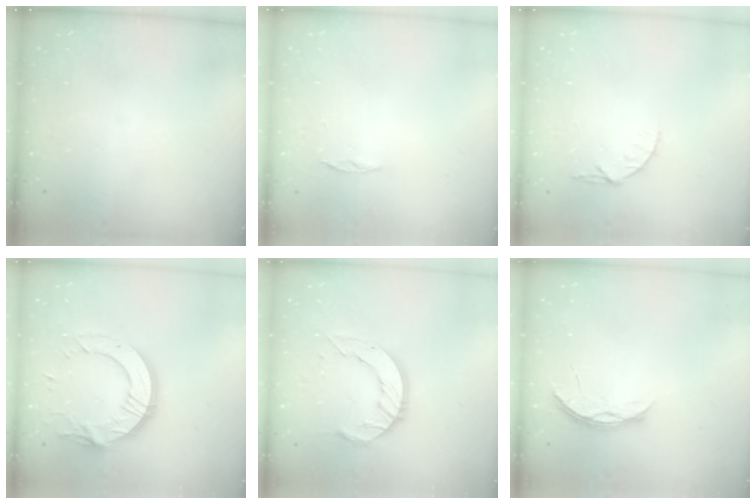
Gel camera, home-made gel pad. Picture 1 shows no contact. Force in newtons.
{"total": 3.1, "press": 3.1, "slide": 0.3}
{"total": 4.7, "press": 4.7, "slide": 0.5}
{"total": 16.0, "press": 16.0, "slide": 1.0}
{"total": 11.2, "press": 11.1, "slide": 0.9}
{"total": 4.4, "press": 4.4, "slide": 0.4}